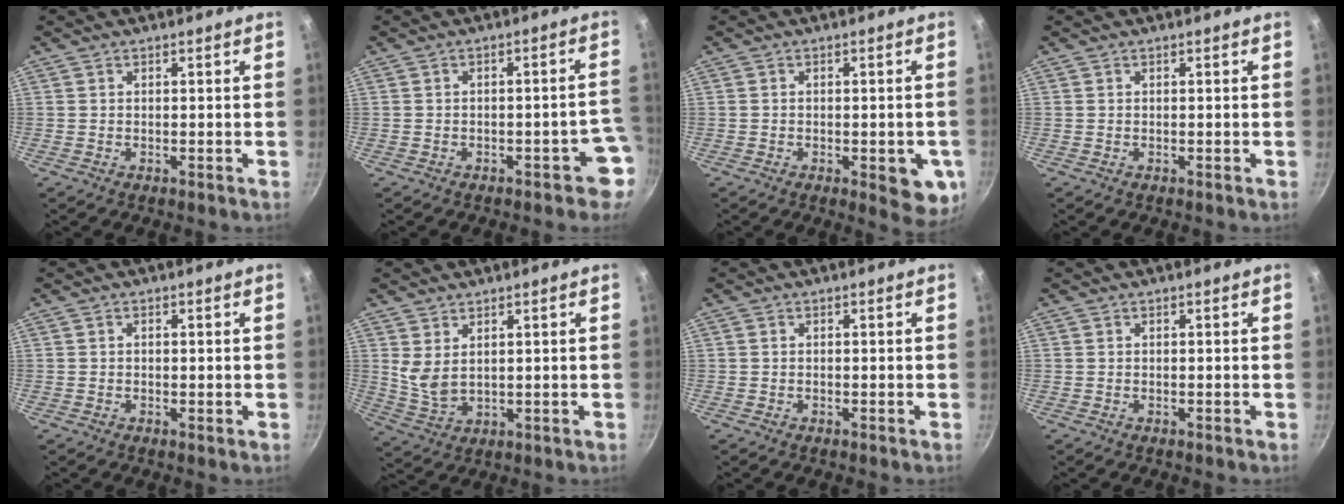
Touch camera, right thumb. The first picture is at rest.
{"total": 4.6, "force": [-2.2, 2.4, 3.3], "torque": [0.005, 0.042, -0.020]}
{"total": 8.3, "force": [-2.3, 3.4, 7.2], "torque": [-0.058, 0.003, -0.025]}
{"total": 0.0}
{"total": 0.6, "force": [0.0, 0.5, 0.4], "torque": [-0.004, 0.002, 0.000]}
{"total": 5.1, "force": [2.4, 2.6, 3.6], "torque": [-0.066, -0.027, 0.058]}
{"total": 0.0}
{"total": 0.0}